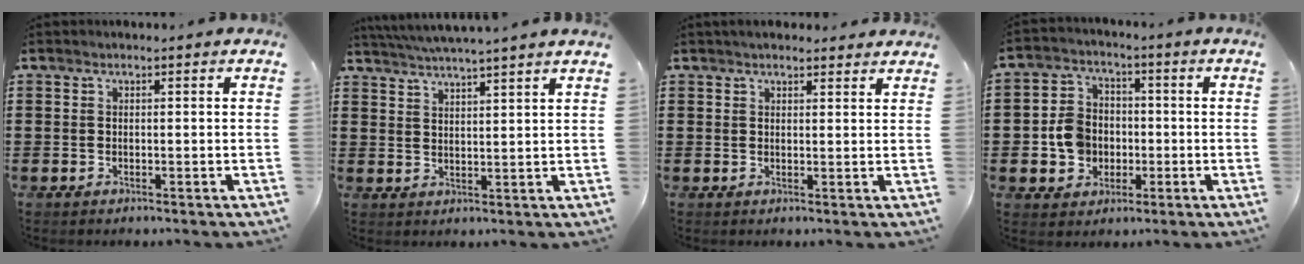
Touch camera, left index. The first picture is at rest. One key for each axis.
{"total": 3.9, "fx": 3.7, "fy": -1.2, "fz": 0.8, "tx": -0.028, "ty": -0.017, "tz": 0.064}
{"total": 2.0, "fx": 1.9, "fy": 0.4, "fz": 0.4, "tx": -0.011, "ty": 0.005, "tz": 0.036}
{"total": 6.6, "fx": -1.0, "fy": 5.9, "fz": 2.8, "tx": -0.080, "ty": 0.014, "tz": -0.019}